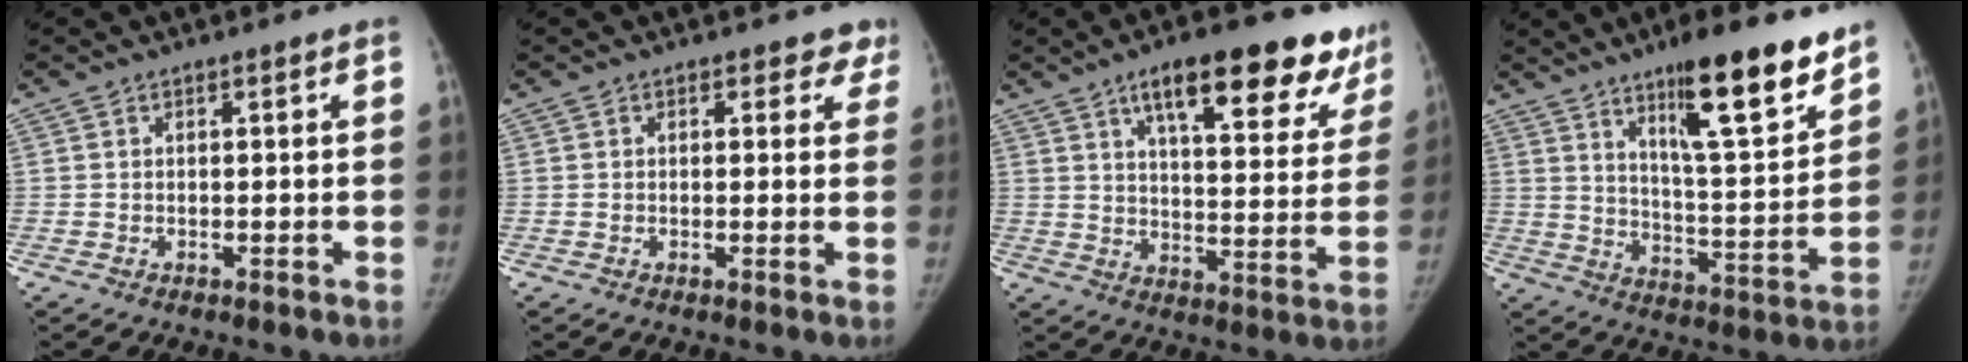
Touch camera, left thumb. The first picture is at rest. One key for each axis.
{"total": 3.8, "fx": 3.1, "fy": 2.2, "fz": 0.6, "tx": 0.038, "ty": -0.011, "tz": 0.015}
{"total": 21.6, "fx": 13.9, "fy": 7.5, "fz": 14.7, "tx": -0.146, "ty": -0.041, "tz": 0.187}
{"total": 18.1, "fx": 12.1, "fy": 3.6, "fz": 13.0, "tx": -0.164, "ty": -0.075, "tz": 0.195}